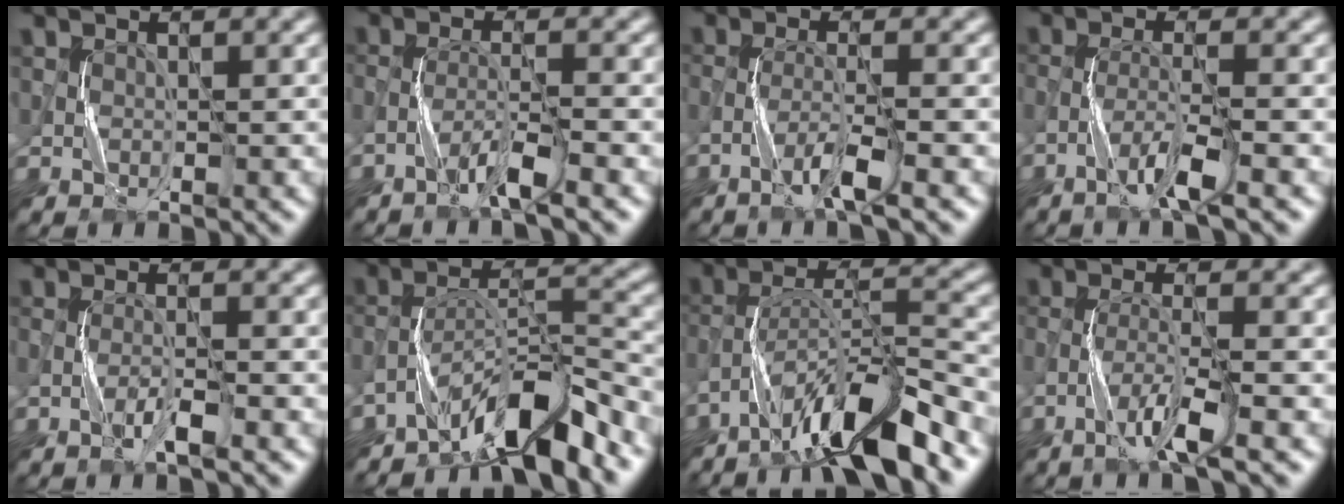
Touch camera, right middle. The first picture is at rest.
{"total": 3.2, "force": [-2.3, 0.0, 2.2], "torque": [-0.044, 0.005, -0.055]}
{"total": 3.2, "force": [-2.0, 0.1, 2.5], "torque": [-0.052, 0.004, -0.052]}
{"total": 3.6, "force": [-2.3, 0.1, 2.8], "torque": [-0.058, 0.004, -0.057]}
{"total": 2.2, "force": [-1.2, 0.2, 1.8], "torque": [-0.037, 0.006, -0.030]}
{"total": 7.6, "force": [-5.9, 1.4, 4.5], "torque": [-0.079, 0.009, -0.107]}
{"total": 10.7, "force": [-7.9, 2.0, 7.0], "torque": [-0.116, 0.019, -0.143]}
{"total": 3.9, "force": [-2.4, 0.1, 3.1], "torque": [-0.067, 0.001, -0.058]}